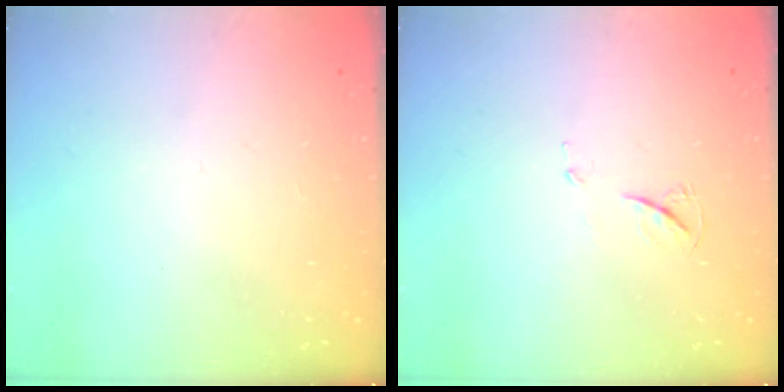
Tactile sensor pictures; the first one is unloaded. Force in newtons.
{"total": 4.5, "press": 4.5, "slide": 0.6}